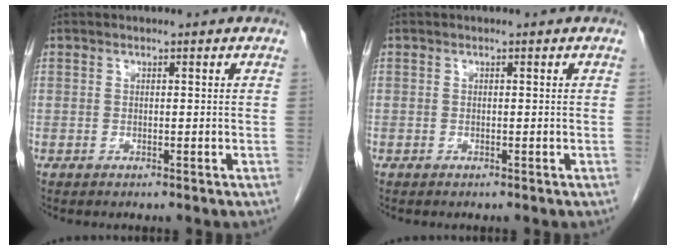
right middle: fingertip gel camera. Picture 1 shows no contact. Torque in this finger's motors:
{"motor_torque": [1.21, -0.93, 0.27, -0.04]}